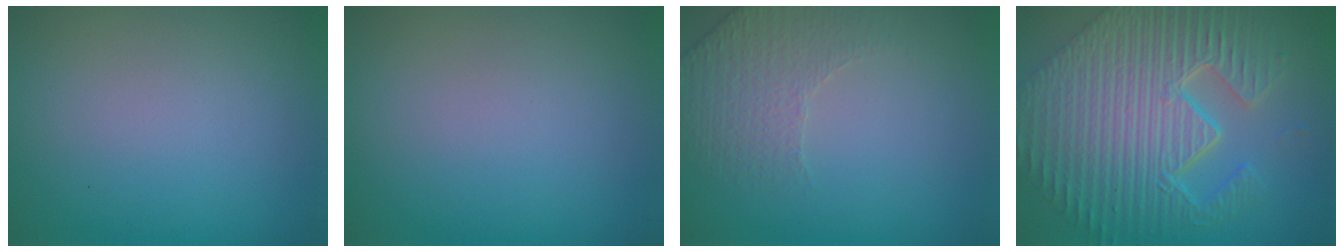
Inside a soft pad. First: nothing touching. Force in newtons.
{"total": 0.0}
{"total": 1.9, "press": 1.6, "slide": 1.0}
{"total": 11.9, "press": 7.9, "slide": 8.9}